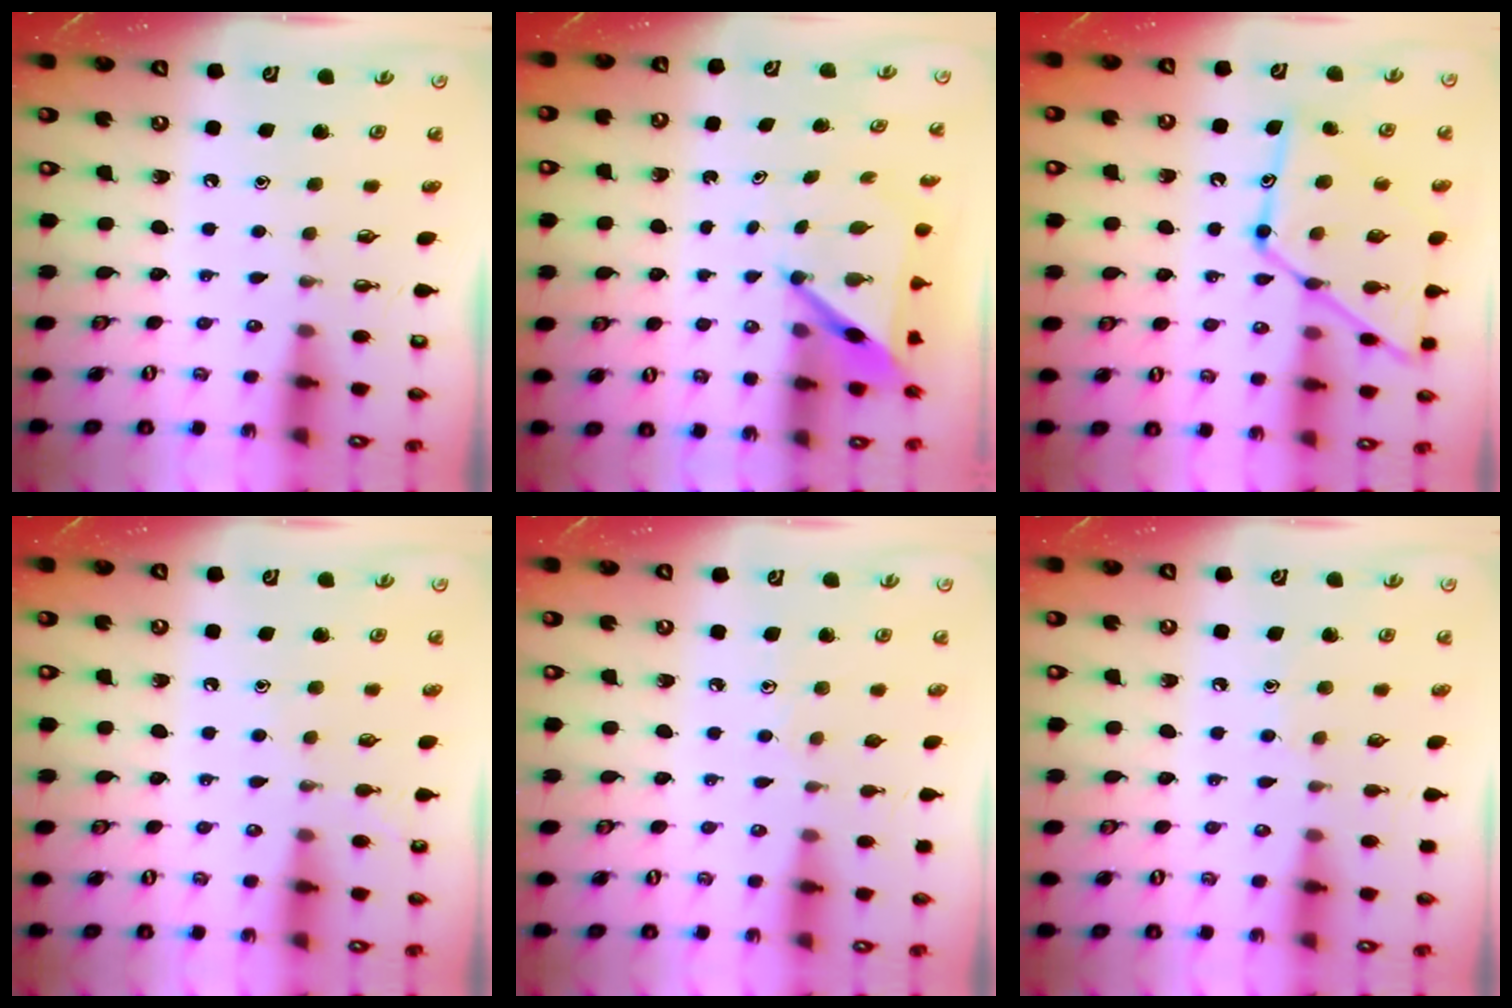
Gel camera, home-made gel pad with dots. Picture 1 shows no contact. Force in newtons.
{"total": 5.0, "press": 4.9, "slide": 0.5}
{"total": 17.1, "press": 17.1, "slide": 1.3}
{"total": 3.5, "press": 3.4, "slide": 0.4}
{"total": 4.2, "press": 4.2, "slide": 0.4}
{"total": 7.3, "press": 7.3, "slide": 0.7}